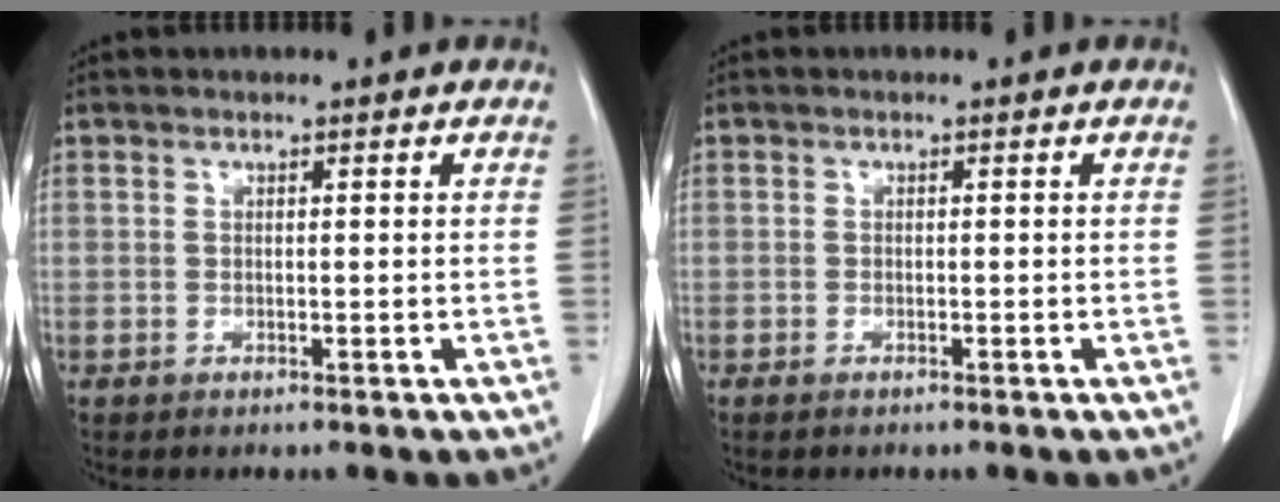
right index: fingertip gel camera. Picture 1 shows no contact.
{"total": 0.7, "force": [-0.6, 0.2, 0.3], "torque": [-0.010, -0.002, -0.008]}